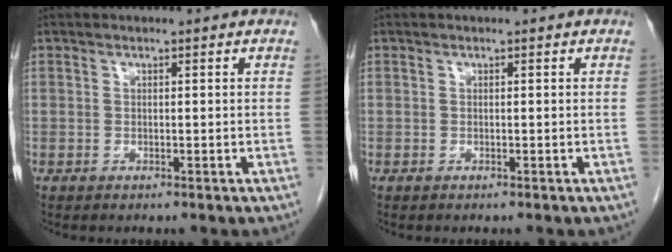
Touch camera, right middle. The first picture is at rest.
{"total": 0.0}